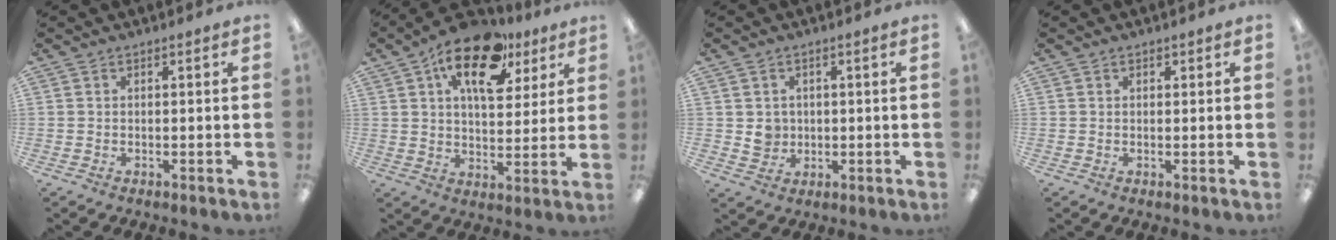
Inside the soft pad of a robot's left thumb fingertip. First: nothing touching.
{"total": 16.7, "force": [9.3, 8.3, 11.1], "torque": [-0.162, -0.036, 0.156]}
{"total": 4.0, "force": [0.6, 3.9, 0.7], "torque": [0.002, -0.002, 0.008]}
{"total": 1.0, "force": [0.6, 0.8, 0.0], "torque": [0.000, 0.003, 0.012]}